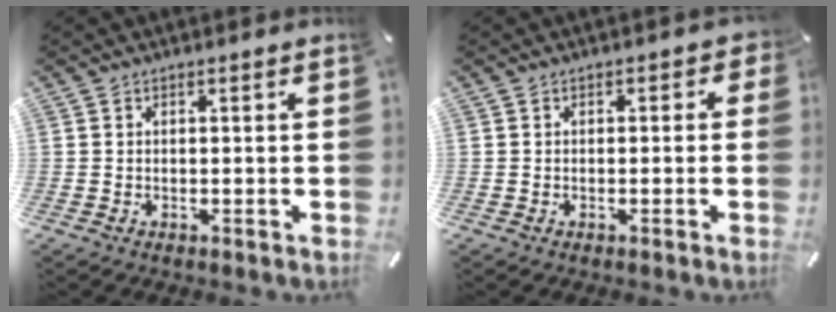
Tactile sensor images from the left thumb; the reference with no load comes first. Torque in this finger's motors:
{"motor_torque": [0.21, 0.13, 0.21, 0.24, -0.02]}